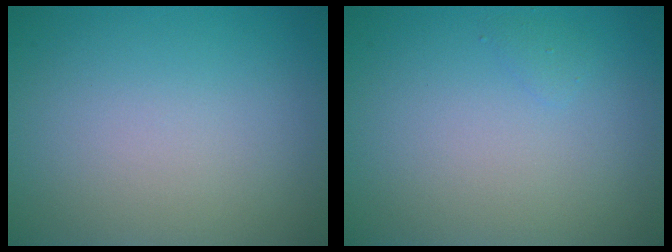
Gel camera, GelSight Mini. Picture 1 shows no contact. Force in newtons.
{"total": 0.5, "press": 0.5, "slide": 0.0}